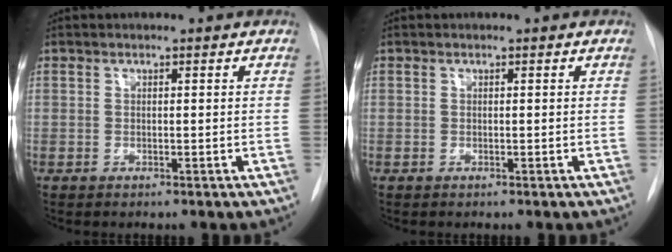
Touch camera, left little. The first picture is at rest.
{"total": 0.0}